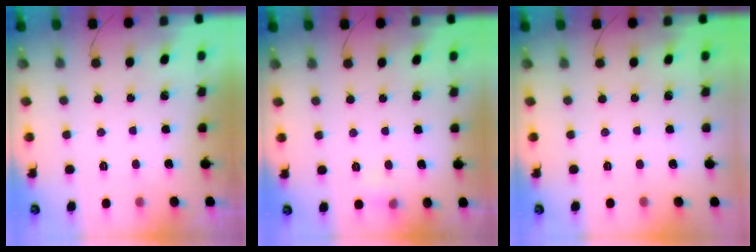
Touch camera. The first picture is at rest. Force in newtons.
{"total": 4.1, "press": 3.9, "slide": 1.2}
{"total": 0.0}